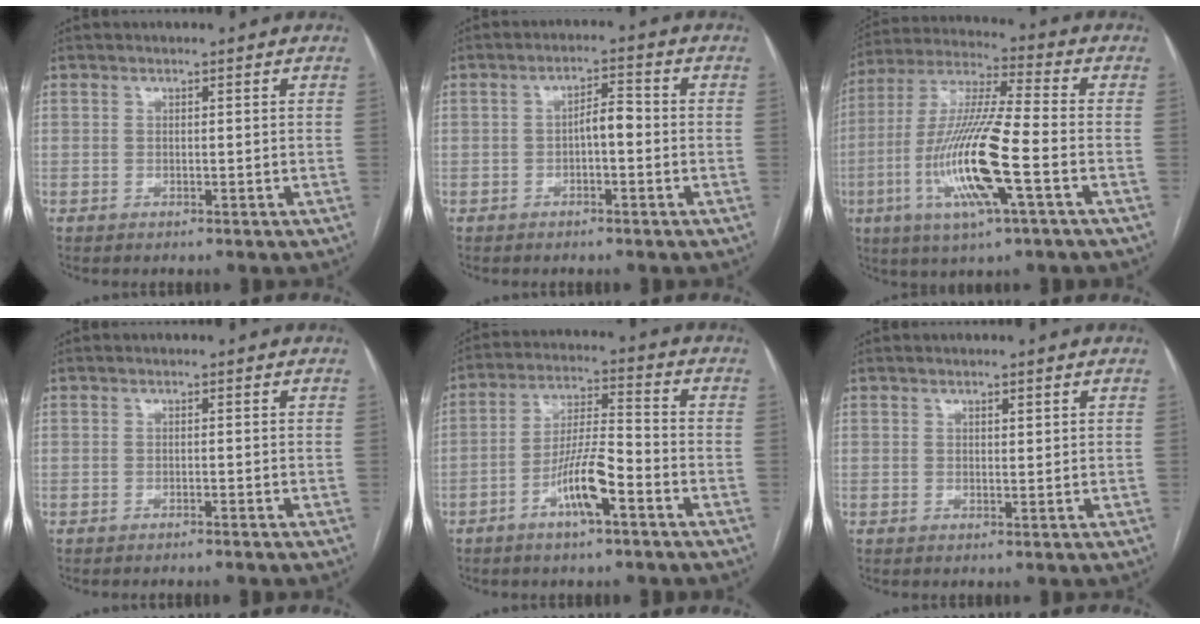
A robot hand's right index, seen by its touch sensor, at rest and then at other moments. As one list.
[{"total": 3.4, "force": [-0.7, 1.2, 3.1], "torque": [-0.047, 0.014, -0.010]}, {"total": 16.5, "force": [-4.9, 1.1, 15.7], "torque": [-0.323, -0.012, -0.093]}, {"total": 1.2, "force": [-1.0, -0.3, 0.5], "torque": [-0.009, 0.003, -0.015]}, {"total": 9.0, "force": [-4.4, 1.4, 7.8], "torque": [-0.152, 0.005, -0.080]}, {"total": 0.9, "force": [0.5, 0.3, 0.7], "torque": [-0.010, -0.001, 0.008]}]